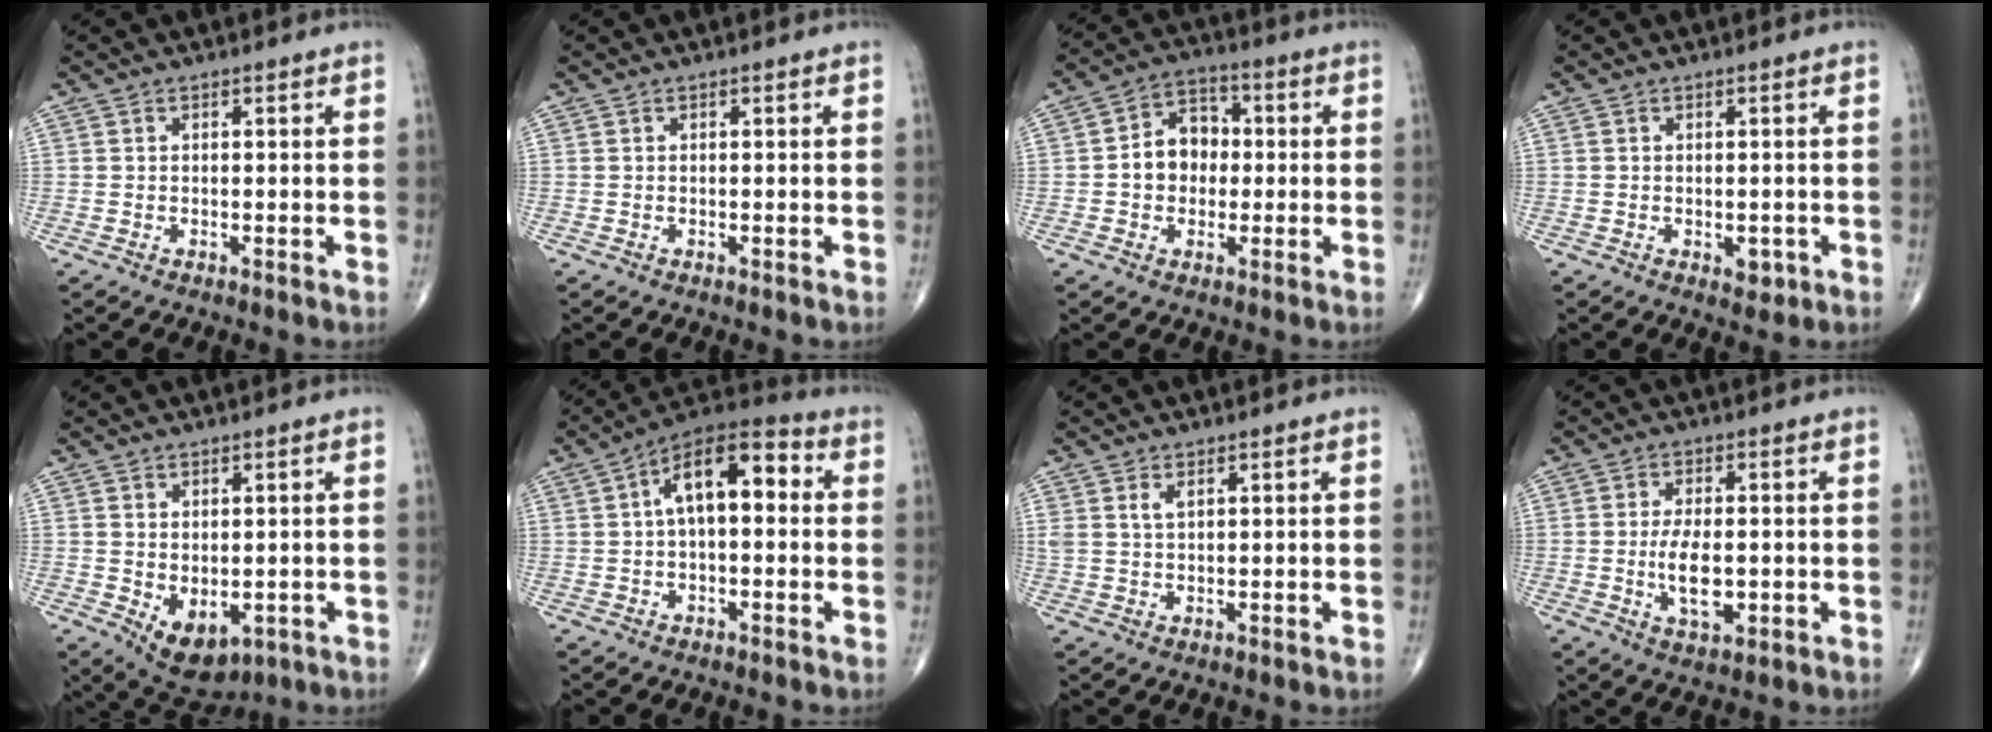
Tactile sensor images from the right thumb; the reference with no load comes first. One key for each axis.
{"total": 0.0}
{"total": 8.4, "fx": -0.2, "fy": 6.7, "fz": 5.1, "tx": -0.053, "ty": 0.025, "tz": -0.013}
{"total": 2.2, "fx": -0.6, "fy": 1.4, "fz": 1.6, "tx": -0.006, "ty": 0.001, "tz": -0.005}
{"total": 7.7, "fx": -1.8, "fy": 4.7, "fz": 5.8, "tx": -0.069, "ty": -0.004, "tz": -0.005}
{"total": 12.4, "fx": 1.7, "fy": 6.1, "fz": 10.6, "tx": -0.157, "ty": 0.041, "tz": 0.015}
{"total": 2.0, "fx": 1.1, "fy": 0.9, "fz": 1.3, "tx": -0.030, "ty": 0.001, "tz": 0.028}
{"total": 7.0, "fx": -0.8, "fy": 3.2, "fz": 6.1, "tx": -0.108, "ty": -0.008, "tz": -0.012}